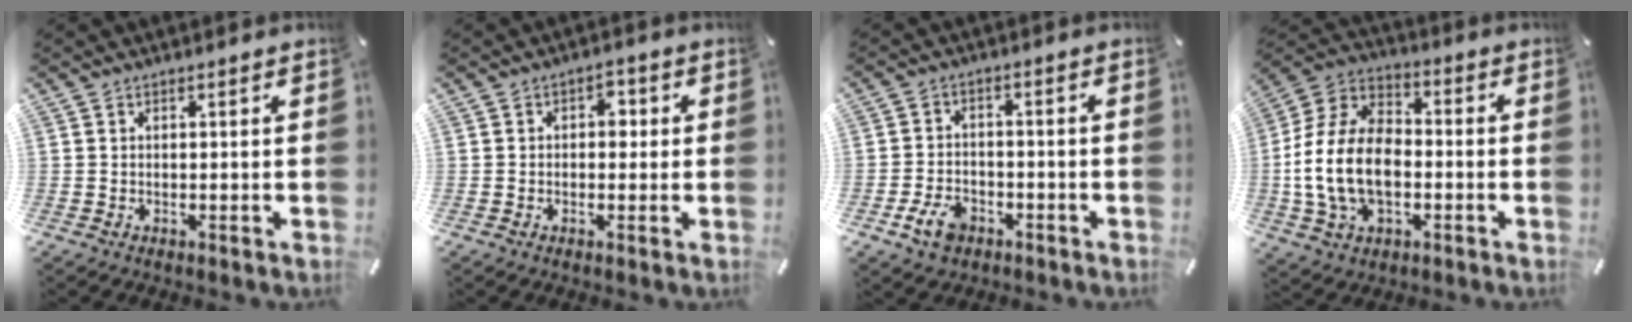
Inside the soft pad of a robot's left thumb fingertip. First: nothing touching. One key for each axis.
{"total": 3.2, "fx": 0.0, "fy": 2.4, "fz": 2.2, "tx": -0.020, "ty": 0.004, "tz": -0.010}
{"total": 6.3, "fx": -3.2, "fy": 4.4, "fz": 3.2, "tx": -0.073, "ty": 0.014, "tz": -0.060}
{"total": 16.0, "fx": -3.6, "fy": 11.1, "fz": 11.0, "tx": -0.255, "ty": 0.020, "tz": -0.070}